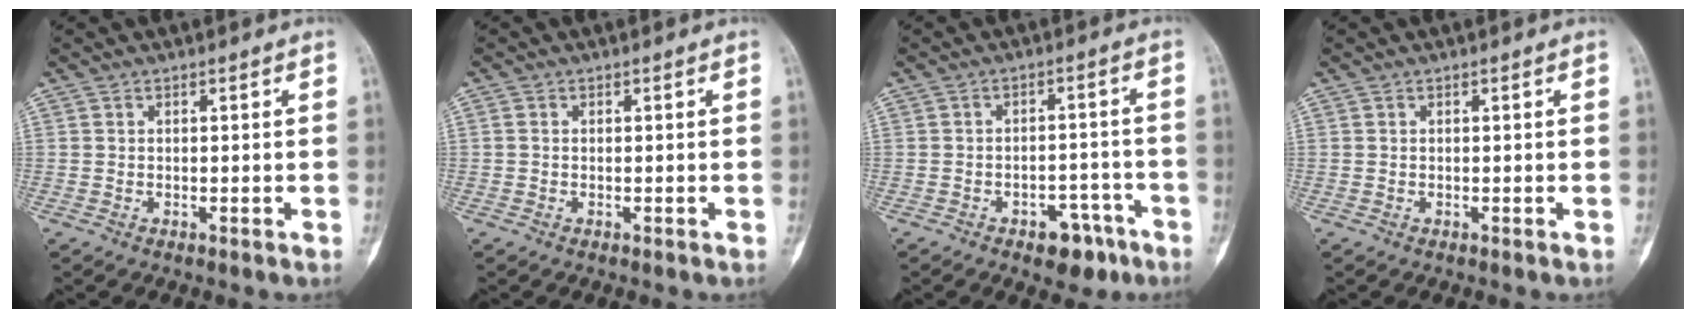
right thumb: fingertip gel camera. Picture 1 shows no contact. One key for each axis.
{"total": 0.5, "fx": 0.0, "fy": 0.5, "fz": 0.3, "tx": -0.004, "ty": 0.002, "tz": -0.002}
{"total": 7.1, "fx": -4.2, "fy": 4.0, "fz": 4.0, "tx": -0.029, "ty": 0.035, "tz": -0.054}
{"total": 0.0}